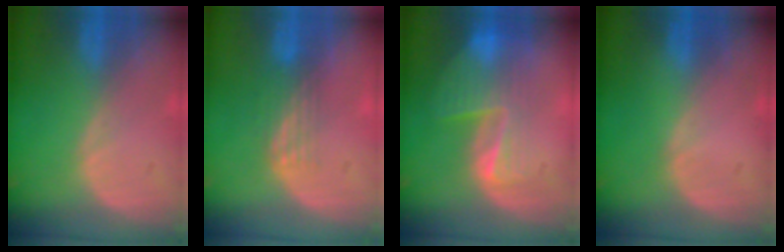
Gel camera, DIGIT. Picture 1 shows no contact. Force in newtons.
{"total": 3.4, "press": 2.8, "slide": 1.9}
{"total": 8.3, "press": 7.2, "slide": 4.3}
{"total": 0.0}